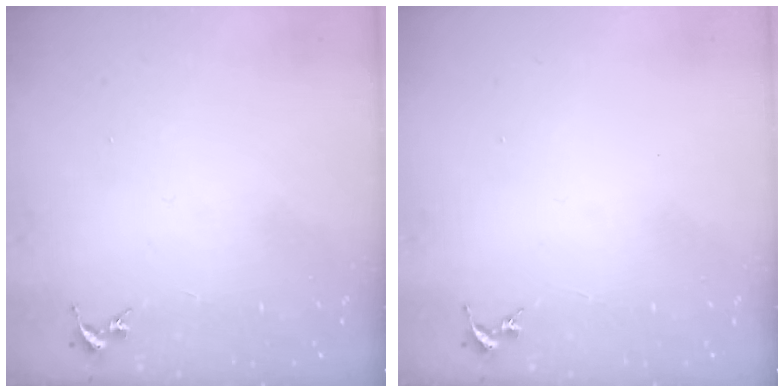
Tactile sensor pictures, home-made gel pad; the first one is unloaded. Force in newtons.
{"total": 0.0}